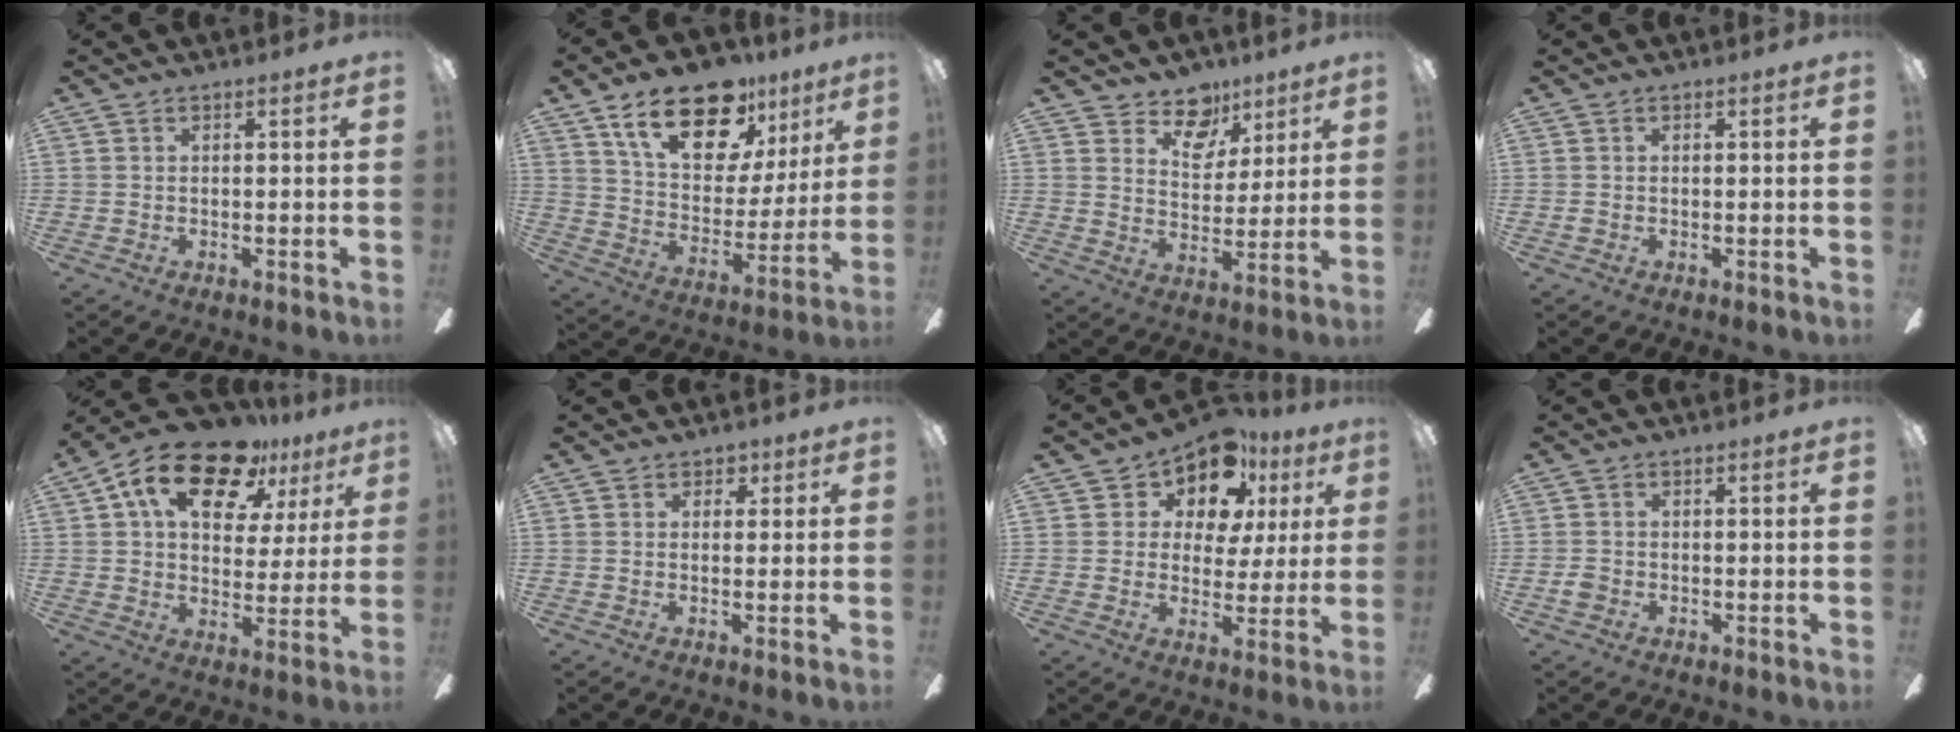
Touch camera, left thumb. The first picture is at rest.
{"total": 21.5, "force": [14.1, 10.7, 12.3], "torque": [-0.198, -0.073, 0.245]}
{"total": 10.4, "force": [7.1, 6.7, 3.7], "torque": [-0.053, -0.039, 0.132]}
{"total": 0.5, "force": [-0.1, 0.5, 0.2], "torque": [-0.004, 0.005, -0.004]}
{"total": 17.8, "force": [10.3, 9.5, 10.9], "torque": [-0.185, -0.039, 0.180]}
{"total": 2.2, "force": [1.1, 1.8, 0.7], "torque": [0.000, 0.001, 0.016]}
{"total": 11.9, "force": [8.0, 7.1, 5.1], "torque": [-0.093, -0.045, 0.148]}
{"total": 1.9, "force": [-0.7, 1.6, 0.8], "torque": [-0.013, 0.006, -0.015]}